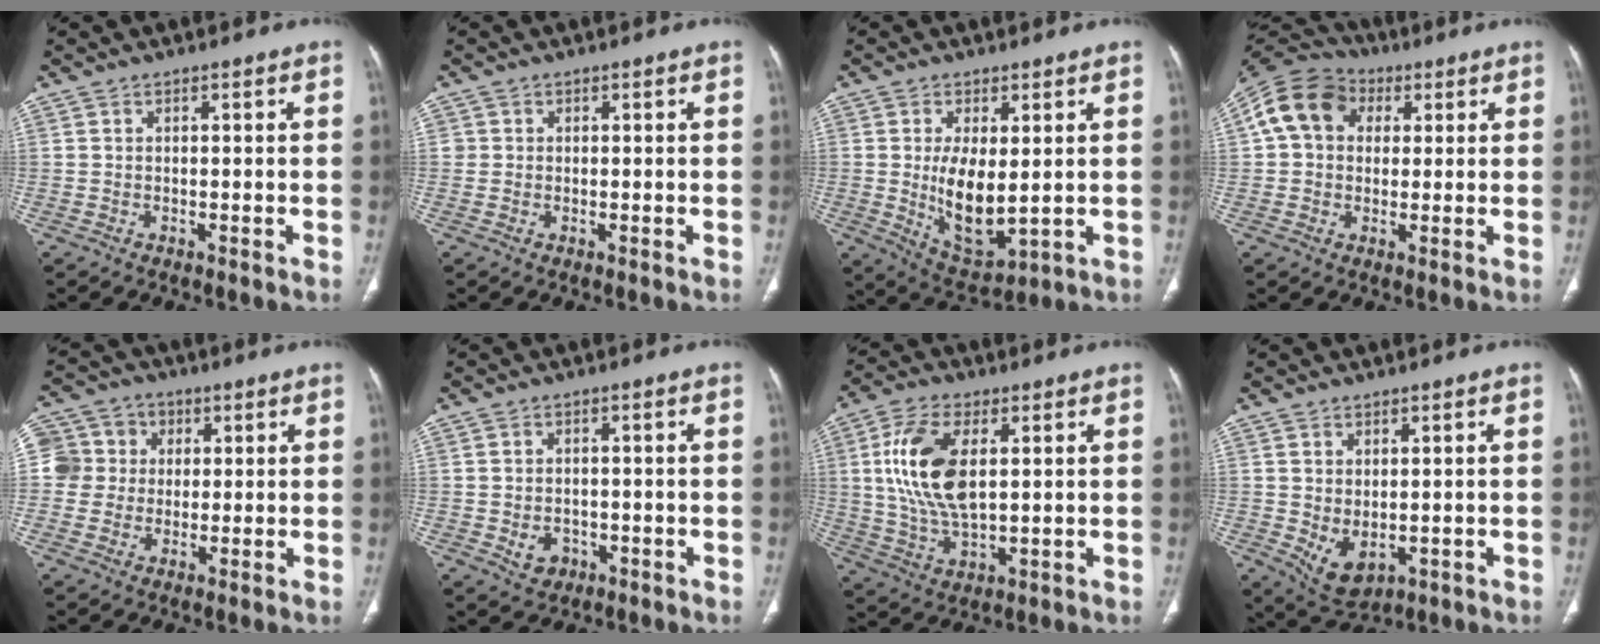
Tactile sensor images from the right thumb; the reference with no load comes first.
{"total": 1.1, "force": [0.2, 1.1, 0.0], "torque": [0.010, 0.004, 0.001]}
{"total": 10.4, "force": [0.2, 4.9, 9.1], "torque": [-0.150, -0.025, 0.022]}
{"total": 12.6, "force": [3.1, 10.1, 6.9], "torque": [-0.120, 0.025, 0.044]}
{"total": 9.1, "force": [1.3, 8.7, 2.1], "torque": [-0.017, 0.017, 0.017]}
{"total": 3.9, "force": [-1.2, 3.2, 1.9], "torque": [-0.020, 0.006, -0.008]}
{"total": 14.7, "force": [3.0, 7.5, 12.2], "torque": [-0.245, -0.008, 0.062]}
{"total": 6.1, "force": [-0.6, 3.9, 4.6], "torque": [-0.071, -0.009, 0.012]}